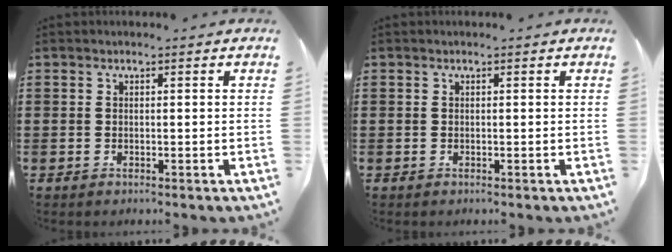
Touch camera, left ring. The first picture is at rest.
{"total": 0.0}